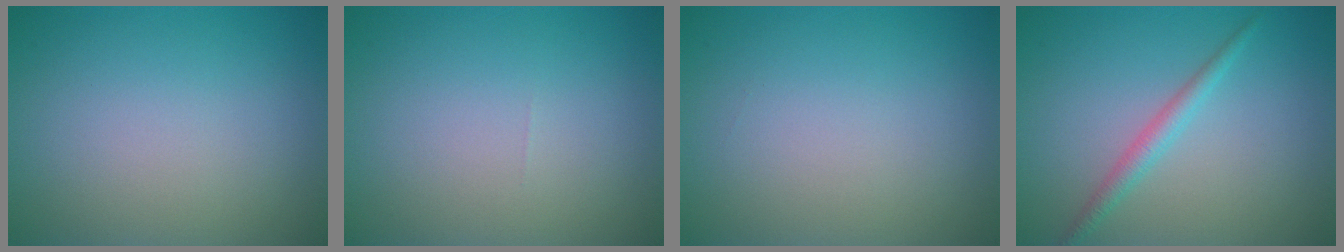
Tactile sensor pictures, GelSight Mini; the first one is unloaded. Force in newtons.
{"total": 0.0}
{"total": 0.0}
{"total": 1.8, "press": 1.8, "slide": 0.1}